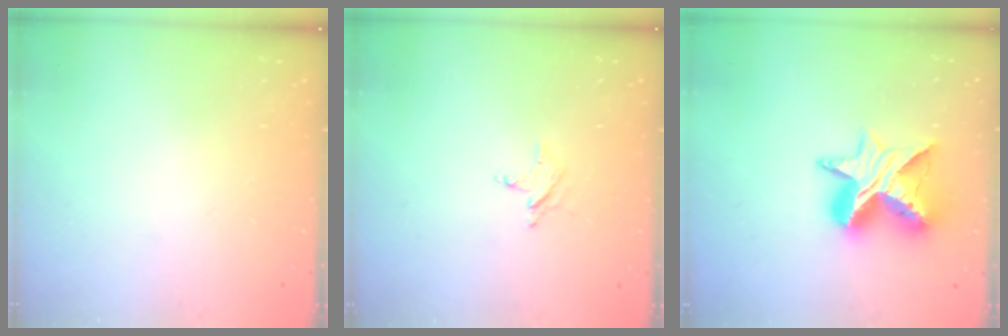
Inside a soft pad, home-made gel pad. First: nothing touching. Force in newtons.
{"total": 2.4, "press": 2.4, "slide": 0.2}
{"total": 12.7, "press": 12.7, "slide": 1.0}